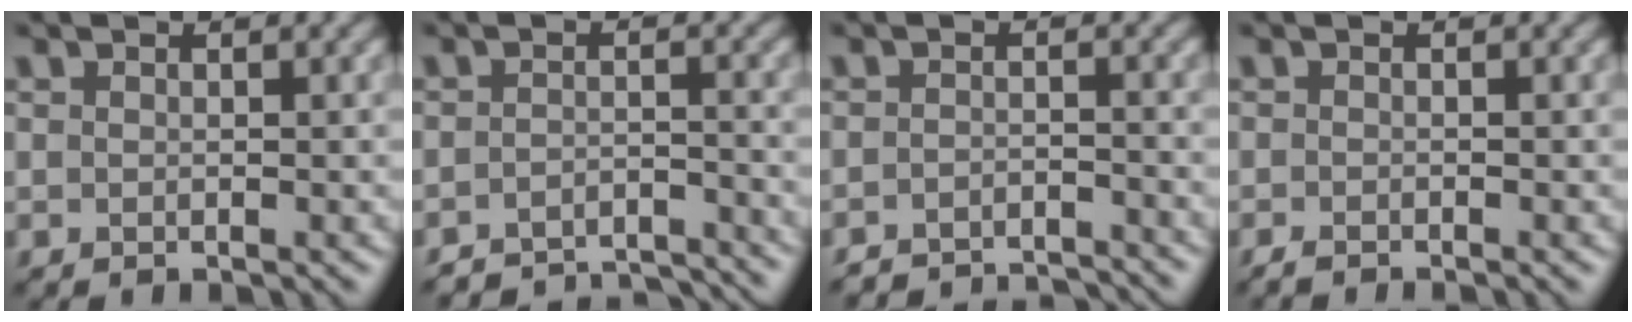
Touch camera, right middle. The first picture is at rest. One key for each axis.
{"total": 6.2, "fx": -6.0, "fy": 1.0, "fz": 1.1, "tx": -0.011, "ty": -0.003, "tz": -0.086}
{"total": 5.6, "fx": -5.5, "fy": 0.8, "fz": 1.0, "tx": -0.010, "ty": -0.004, "tz": -0.079}
{"total": 1.1, "fx": -1.0, "fy": 0.1, "fz": 0.4, "tx": -0.006, "ty": -0.005, "tz": -0.020}